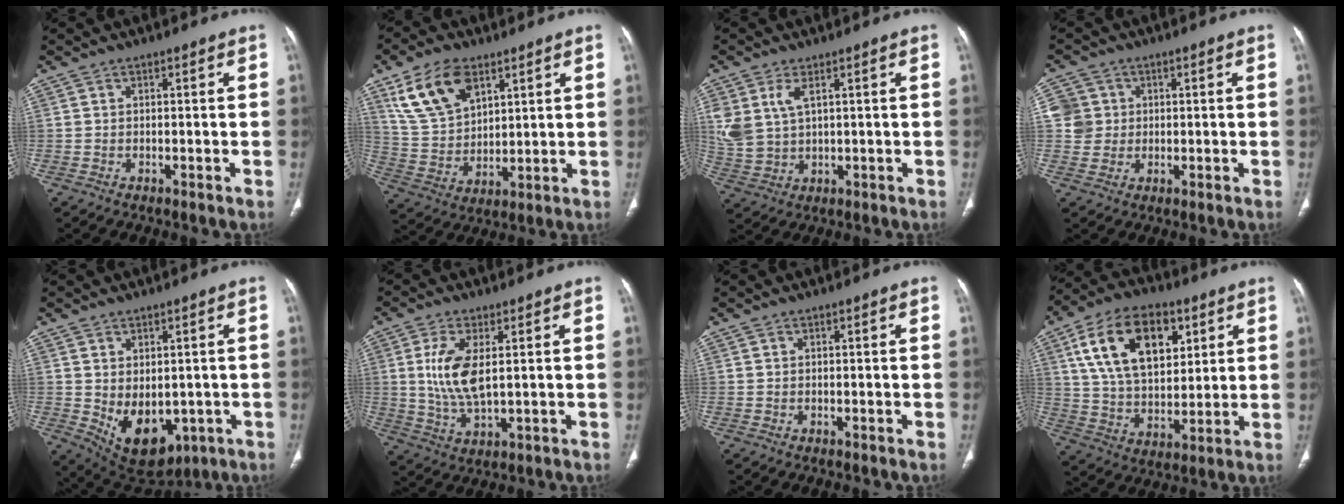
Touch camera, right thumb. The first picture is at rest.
{"total": 13.6, "force": [7.3, 8.0, 8.1], "torque": [-0.132, -0.022, 0.153]}
{"total": 7.2, "force": [2.7, 4.0, 5.3], "torque": [-0.119, -0.005, 0.066]}
{"total": 5.5, "force": [0.9, 5.4, 0.8], "torque": [0.011, 0.005, 0.014]}
{"total": 11.4, "force": [-2.1, 7.3, 8.5], "torque": [-0.107, -0.007, -0.001]}
{"total": 9.1, "force": [1.6, 3.9, 8.0], "torque": [-0.172, -0.015, 0.038]}
{"total": 0.0}
{"total": 19.7, "force": [7.5, 11.9, 13.9], "torque": [-0.207, -0.018, 0.133]}